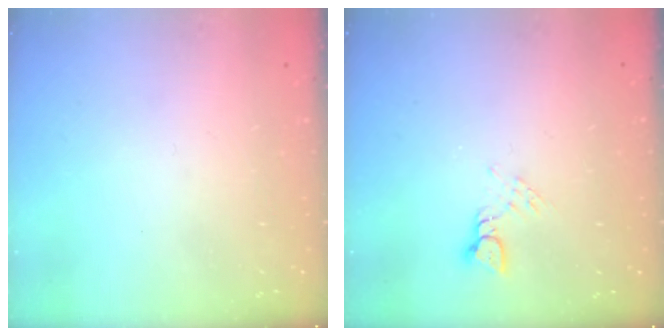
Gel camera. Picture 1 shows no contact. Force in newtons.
{"total": 4.2, "press": 4.1, "slide": 0.4}